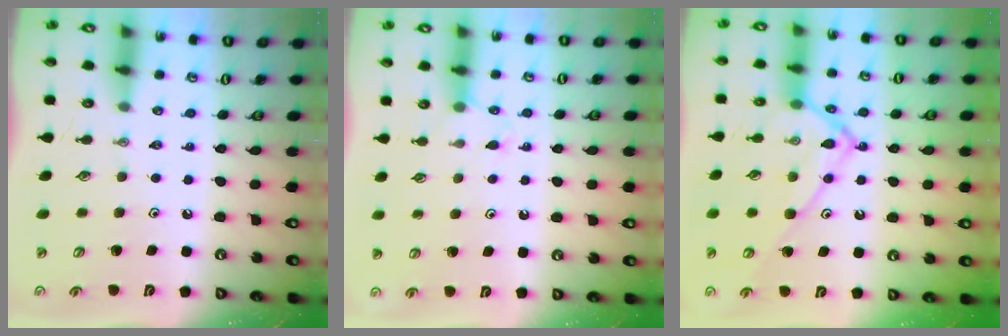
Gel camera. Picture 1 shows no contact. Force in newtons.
{"total": 5.3, "press": 5.3, "slide": 0.5}
{"total": 14.9, "press": 14.8, "slide": 0.9}